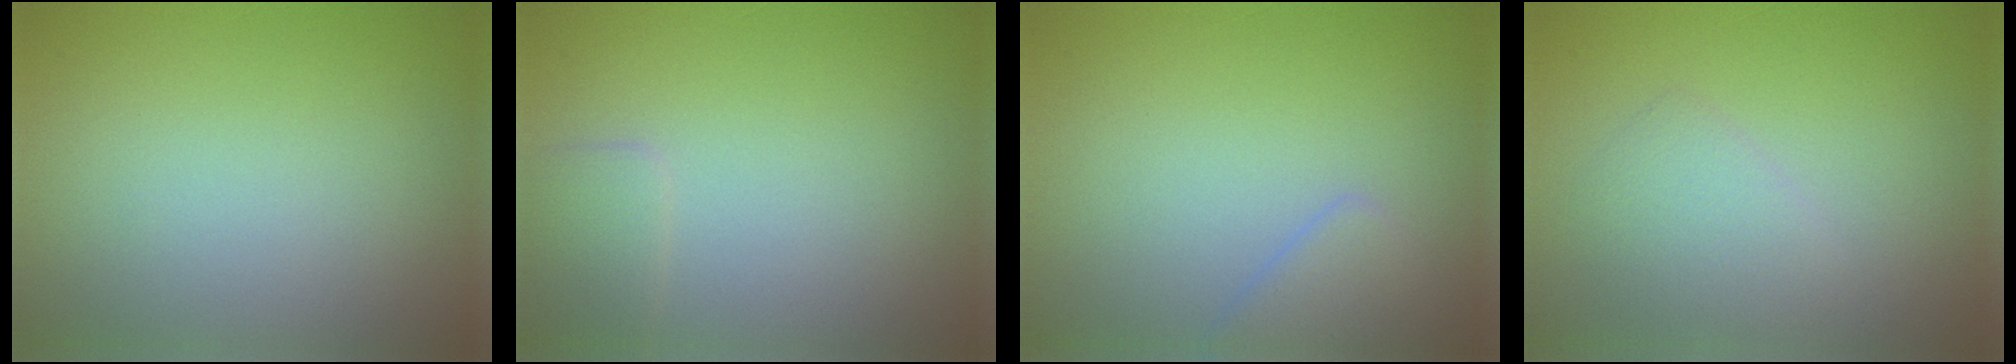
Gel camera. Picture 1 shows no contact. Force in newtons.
{"total": 1.5, "press": 1.5, "slide": 0.1}
{"total": 1.9, "press": 1.9, "slide": 0.2}
{"total": 2.1, "press": 2.1, "slide": 0.1}